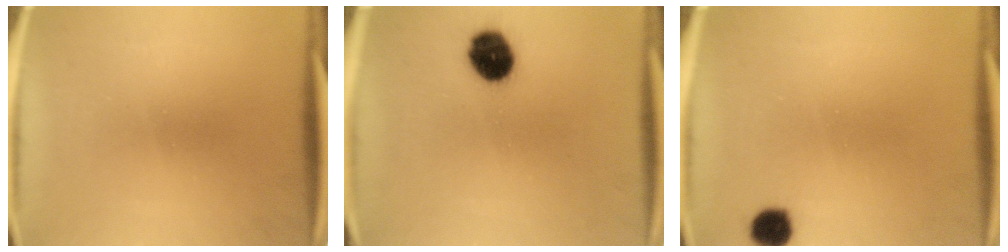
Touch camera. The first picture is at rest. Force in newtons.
{"total": 9.2}
{"total": 4.1}